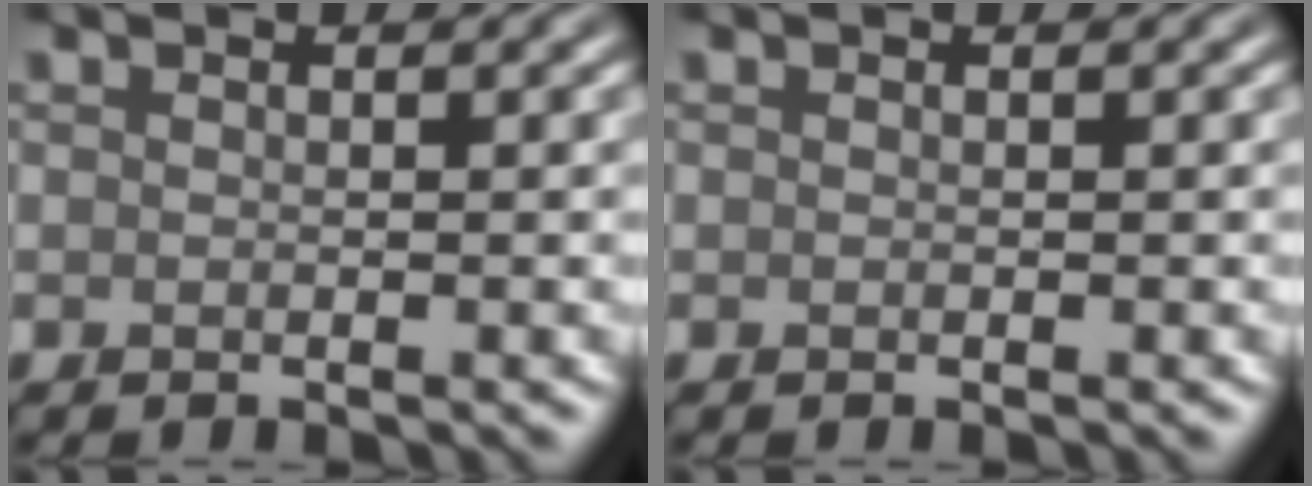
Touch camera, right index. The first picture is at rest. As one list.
[{"total": 0.0}]